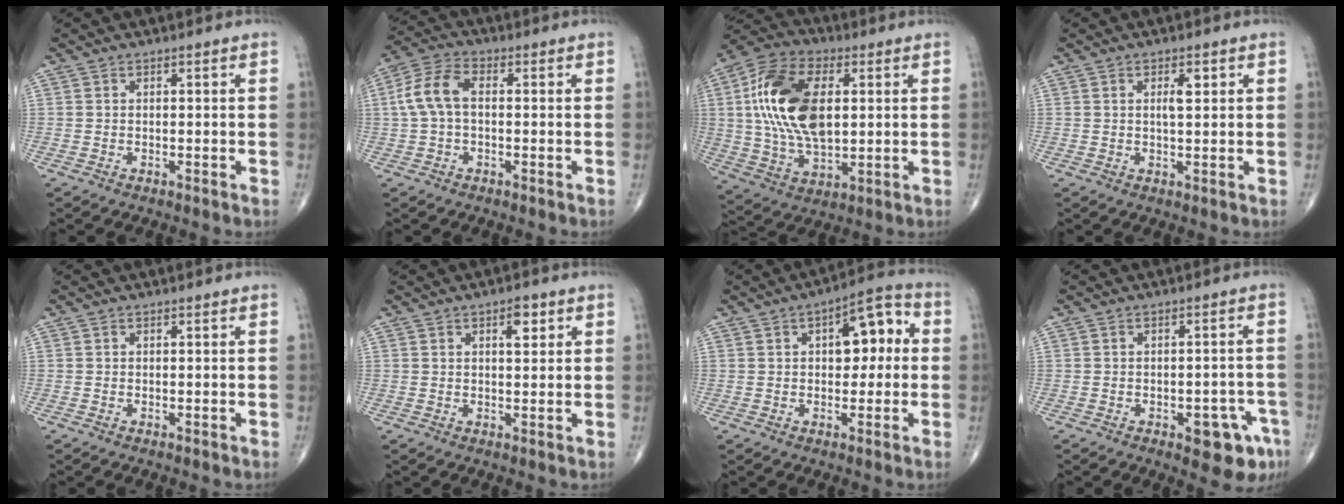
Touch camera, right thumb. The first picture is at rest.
{"total": 7.8, "force": [0.3, 4.6, 6.3], "torque": [-0.138, 0.026, 0.001]}
{"total": 19.5, "force": [3.2, 10.8, 15.9], "torque": [-0.303, 0.001, 0.057]}
{"total": 3.0, "force": [1.0, 1.0, 2.6], "torque": [-0.039, -0.005, 0.017]}
{"total": 0.0}
{"total": 3.7, "force": [1.7, 1.6, 2.9], "torque": [-0.033, -0.006, 0.023]}
{"total": 10.0, "force": [1.8, 5.1, 8.4], "torque": [-0.079, 0.026, 0.015]}
{"total": 8.3, "force": [-3.9, 3.5, 6.4], "torque": [-0.054, 0.020, -0.040]}